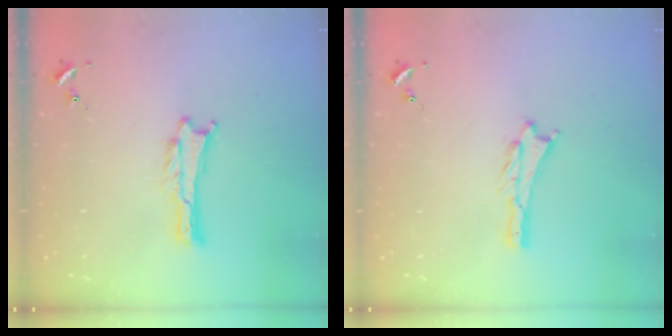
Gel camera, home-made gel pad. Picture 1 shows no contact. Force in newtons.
{"total": 0.9, "press": 0.9, "slide": 0.2}